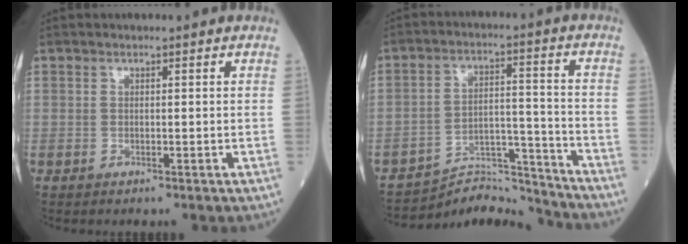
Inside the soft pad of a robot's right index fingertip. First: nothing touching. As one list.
[{"total": 9.7, "force": [-9.6, 1.0, -0.6], "torque": [0.011, 0.043, -0.157]}]